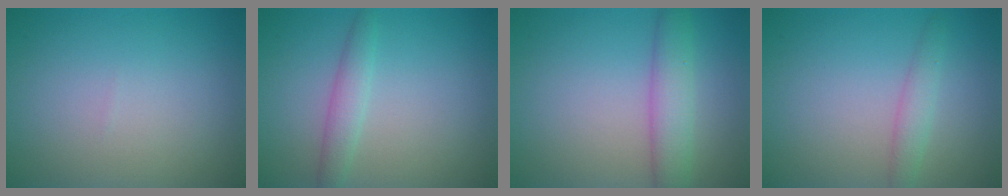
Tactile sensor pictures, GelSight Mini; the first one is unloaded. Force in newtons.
{"total": 2.0, "press": 2.0, "slide": 0.0}
{"total": 3.7, "press": 3.7, "slide": 0.2}
{"total": 1.8, "press": 1.7, "slide": 0.2}